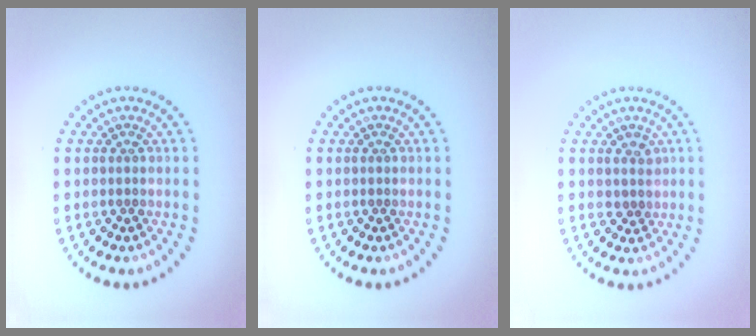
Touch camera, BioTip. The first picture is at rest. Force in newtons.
{"total": 0.0}
{"total": 1.4, "press": 1.2, "slide": 0.8}